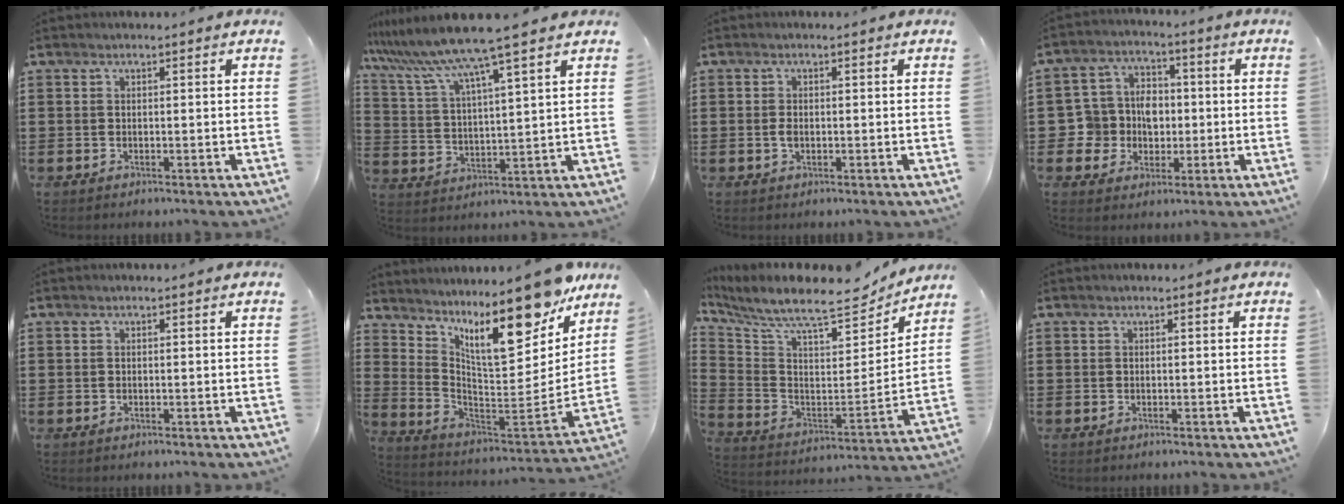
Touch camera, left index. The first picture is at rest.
{"total": 9.5, "force": [7.9, -1.1, 5.2], "torque": [-0.129, -0.048, 0.130]}
{"total": 1.6, "force": [-0.1, 0.8, 1.4], "torque": [-0.035, 0.000, -0.006]}
{"total": 7.0, "force": [-0.1, 6.7, 2.0], "torque": [-0.081, 0.010, -0.002]}
{"total": 0.0}
{"total": 14.6, "force": [10.6, 3.1, 9.5], "torque": [-0.171, -0.081, 0.175]}
{"total": 9.0, "force": [7.8, 1.2, 4.2], "torque": [-0.118, -0.065, 0.130]}
{"total": 0.0}